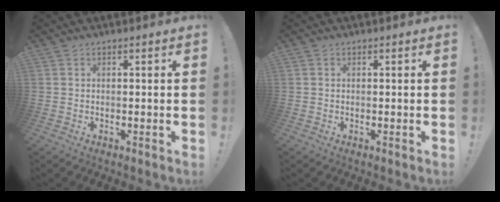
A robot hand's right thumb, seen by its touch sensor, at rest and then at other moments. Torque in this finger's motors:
{"motor_torque": [0.16, 0.06, 0.25, -0.14, -0.10]}